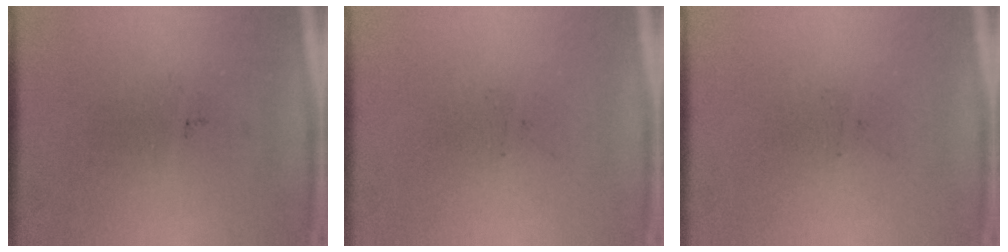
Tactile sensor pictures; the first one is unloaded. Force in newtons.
{"total": 0.0}
{"total": 0.0}